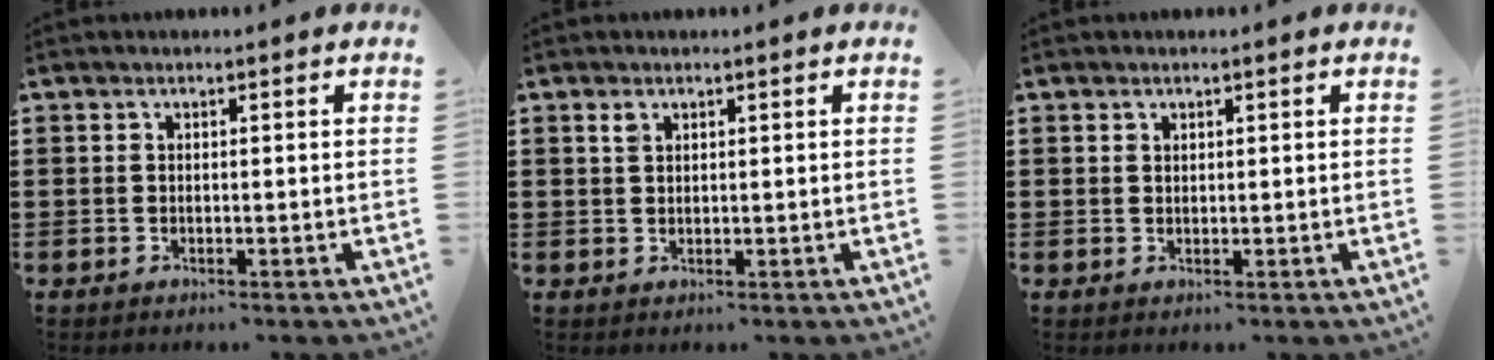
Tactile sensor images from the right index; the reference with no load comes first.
{"total": 1.1, "force": [0.7, 0.6, 0.7], "torque": [-0.016, 0.002, 0.013]}
{"total": 0.8, "force": [0.6, 0.5, 0.2], "torque": [-0.005, 0.003, 0.011]}